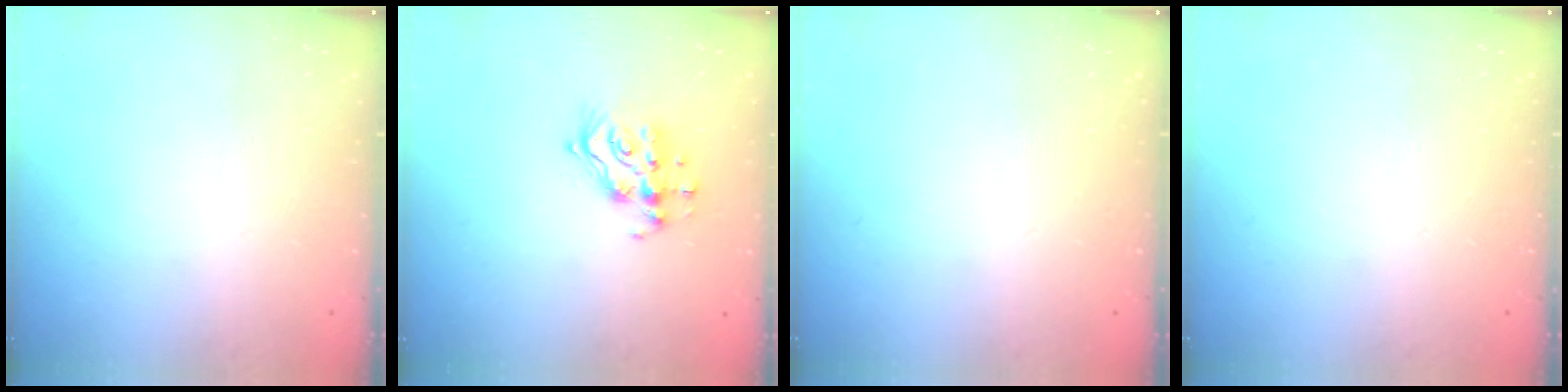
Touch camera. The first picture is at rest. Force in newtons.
{"total": 12.0, "press": 11.9, "slide": 1.1}
{"total": 0.0}
{"total": 0.0}